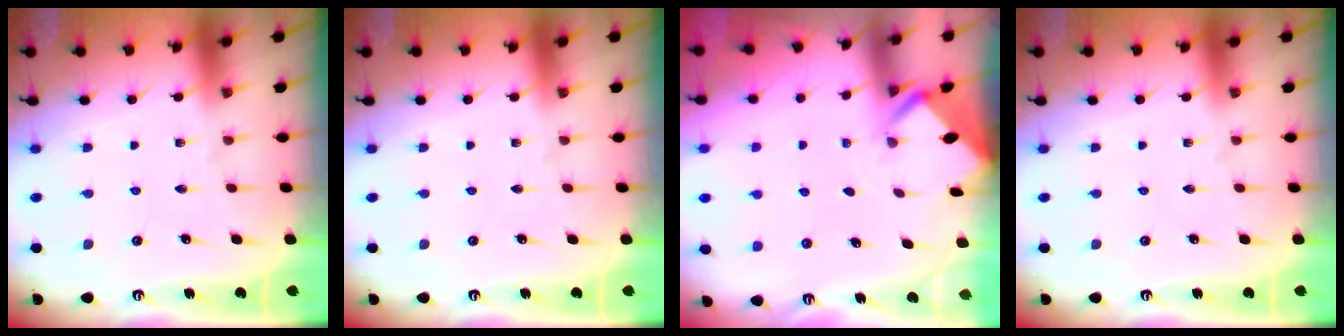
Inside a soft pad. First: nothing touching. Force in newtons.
{"total": 0.0}
{"total": 2.2, "press": 2.2, "slide": 0.2}
{"total": 0.0}